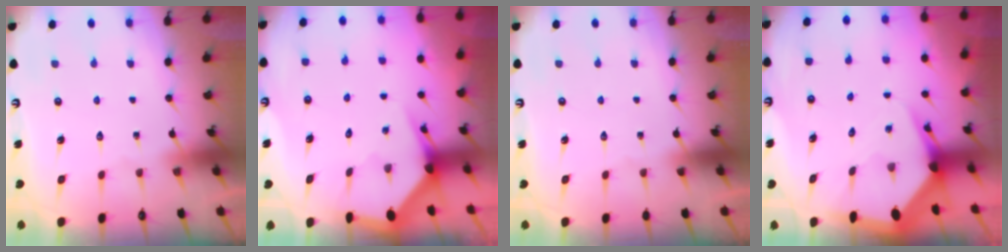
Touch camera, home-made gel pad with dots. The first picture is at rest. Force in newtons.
{"total": 3.4, "press": 3.3, "slide": 0.5}
{"total": 0.0}
{"total": 5.2, "press": 5.1, "slide": 0.7}